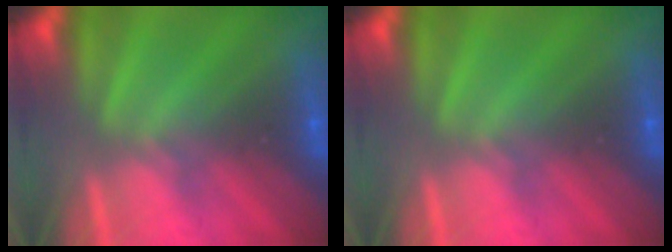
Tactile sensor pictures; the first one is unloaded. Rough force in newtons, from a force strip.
{"total": 0.0}